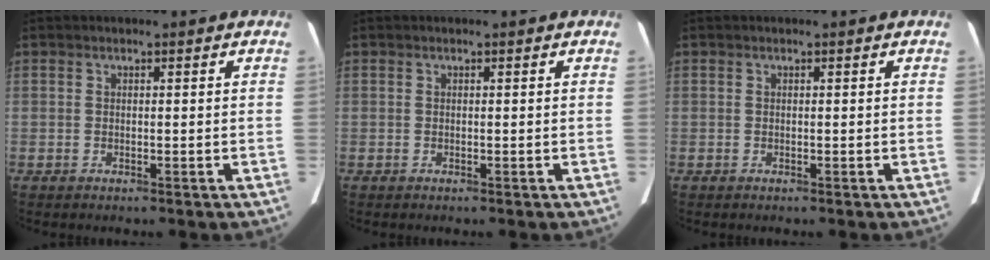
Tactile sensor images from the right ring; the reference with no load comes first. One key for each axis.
{"total": 0.0}
{"total": 0.0}